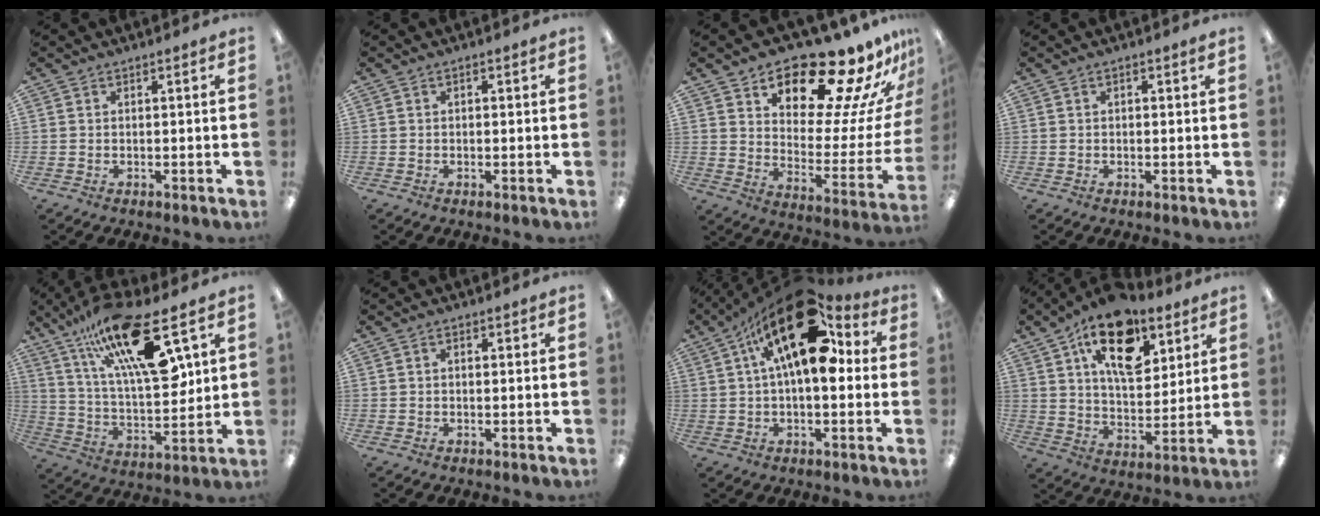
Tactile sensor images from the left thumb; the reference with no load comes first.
{"total": 0.8, "force": [-0.3, 0.4, 0.6], "torque": [-0.010, 0.002, -0.006]}
{"total": 20.5, "force": [16.9, 6.6, 9.7], "torque": [-0.141, -0.133, 0.276]}
{"total": 1.1, "force": [-0.1, 0.5, 0.9], "torque": [-0.017, 0.004, -0.002]}
{"total": 22.5, "force": [12.8, 6.9, 17.1], "torque": [-0.288, -0.066, 0.206]}
{"total": 1.0, "force": [-0.1, 0.6, 0.9], "torque": [-0.015, 0.004, -0.002]}
{"total": 22.1, "force": [8.6, 9.9, 17.8], "torque": [-0.298, -0.037, 0.134]}
{"total": 18.5, "force": [10.5, 9.9, 11.6], "torque": [-0.181, -0.038, 0.181]}